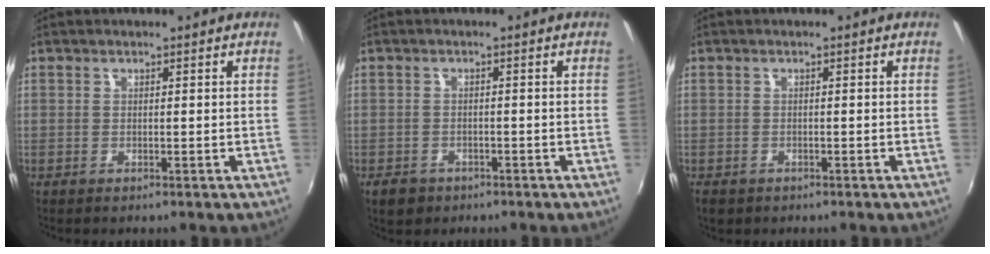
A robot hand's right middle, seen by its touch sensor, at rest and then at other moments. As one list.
[{"total": 3.6, "force": [-2.2, 2.5, 1.3], "torque": [-0.036, -0.001, -0.032]}, {"total": 2.2, "force": [-1.3, 1.4, 0.9], "torque": [-0.022, -0.005, -0.020]}]